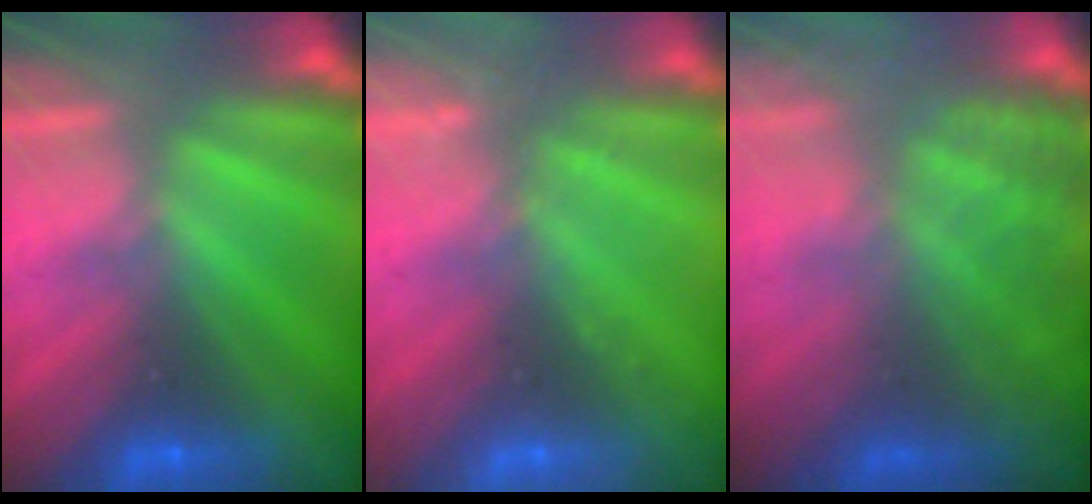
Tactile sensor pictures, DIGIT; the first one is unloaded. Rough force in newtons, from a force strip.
{"total": 2.2}
{"total": 7.3}